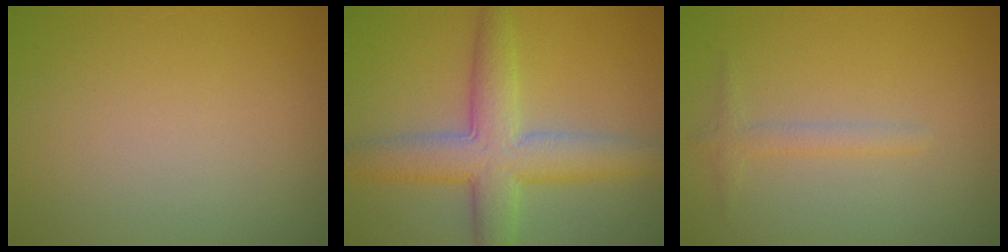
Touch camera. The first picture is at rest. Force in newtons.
{"total": 6.8, "press": 6.8, "slide": 0.1}
{"total": 1.4, "press": 1.4, "slide": 0.0}